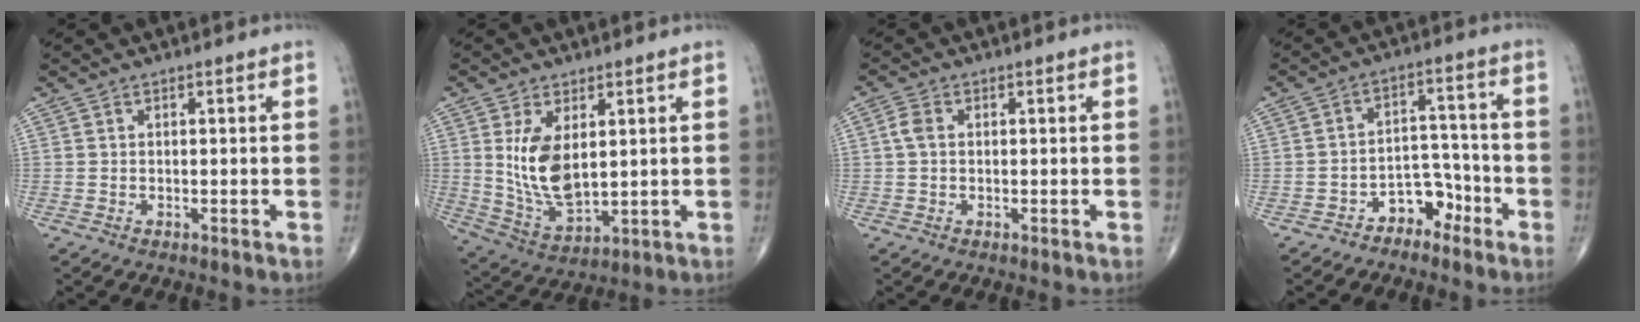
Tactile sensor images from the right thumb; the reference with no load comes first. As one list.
[{"total": 10.9, "force": [2.3, 5.7, 8.9], "torque": [-0.159, -0.023, 0.061]}, {"total": 2.4, "force": [0.2, 1.7, 1.8], "torque": [-0.041, 0.006, 0.000]}, {"total": 5.9, "force": [-4.0, 3.8, 2.0], "torque": [0.006, 0.057, -0.070]}]